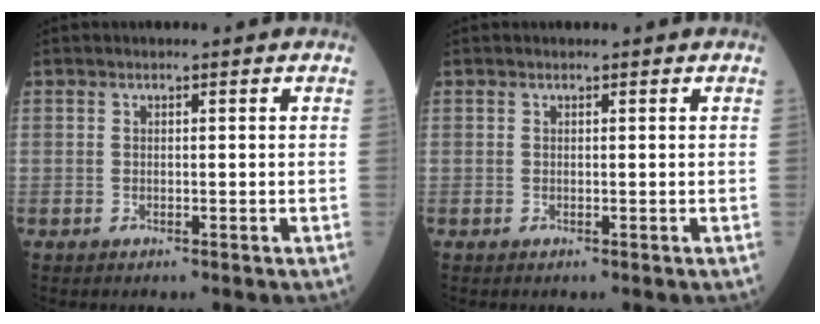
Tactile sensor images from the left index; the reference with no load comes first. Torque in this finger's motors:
{"motor_torque": [-0.15, 0.15, 0.02, 0.00]}